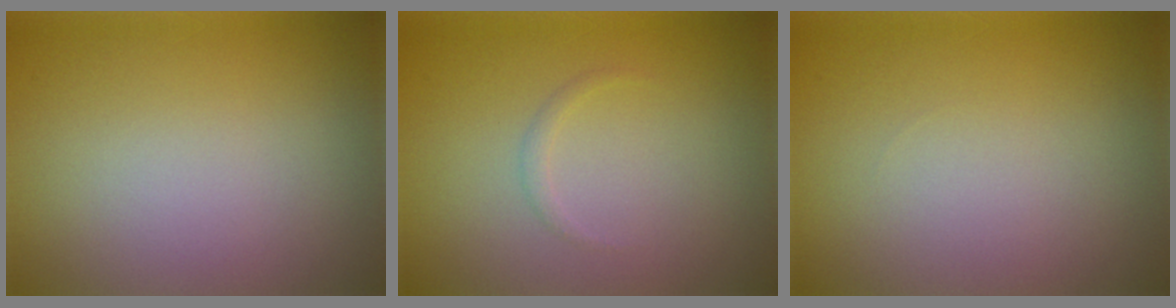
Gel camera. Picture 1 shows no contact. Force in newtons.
{"total": 0.6, "press": 0.6, "slide": 0.1}
{"total": 0.0}